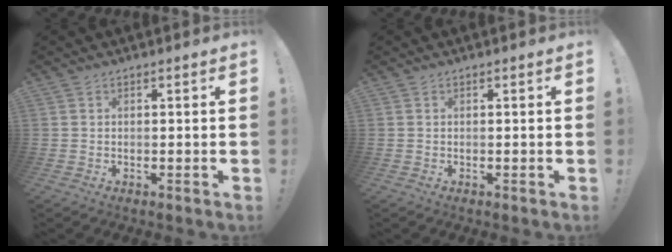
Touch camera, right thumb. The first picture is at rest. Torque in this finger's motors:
{"motor_torque": [0.03, -0.03, 0.00, 0.00, 0.00]}